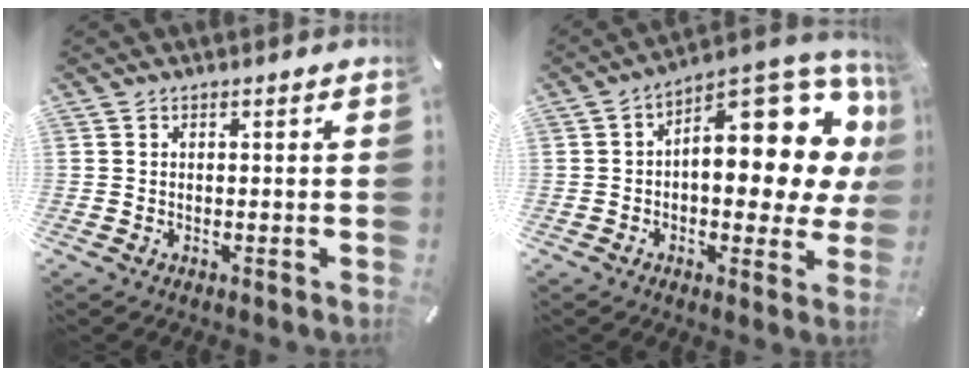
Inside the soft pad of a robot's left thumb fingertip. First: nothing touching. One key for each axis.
{"total": 19.1, "fx": 5.9, "fy": 9.8, "fz": 15.3, "tx": -0.174, "ty": -0.065, "tz": 0.094}